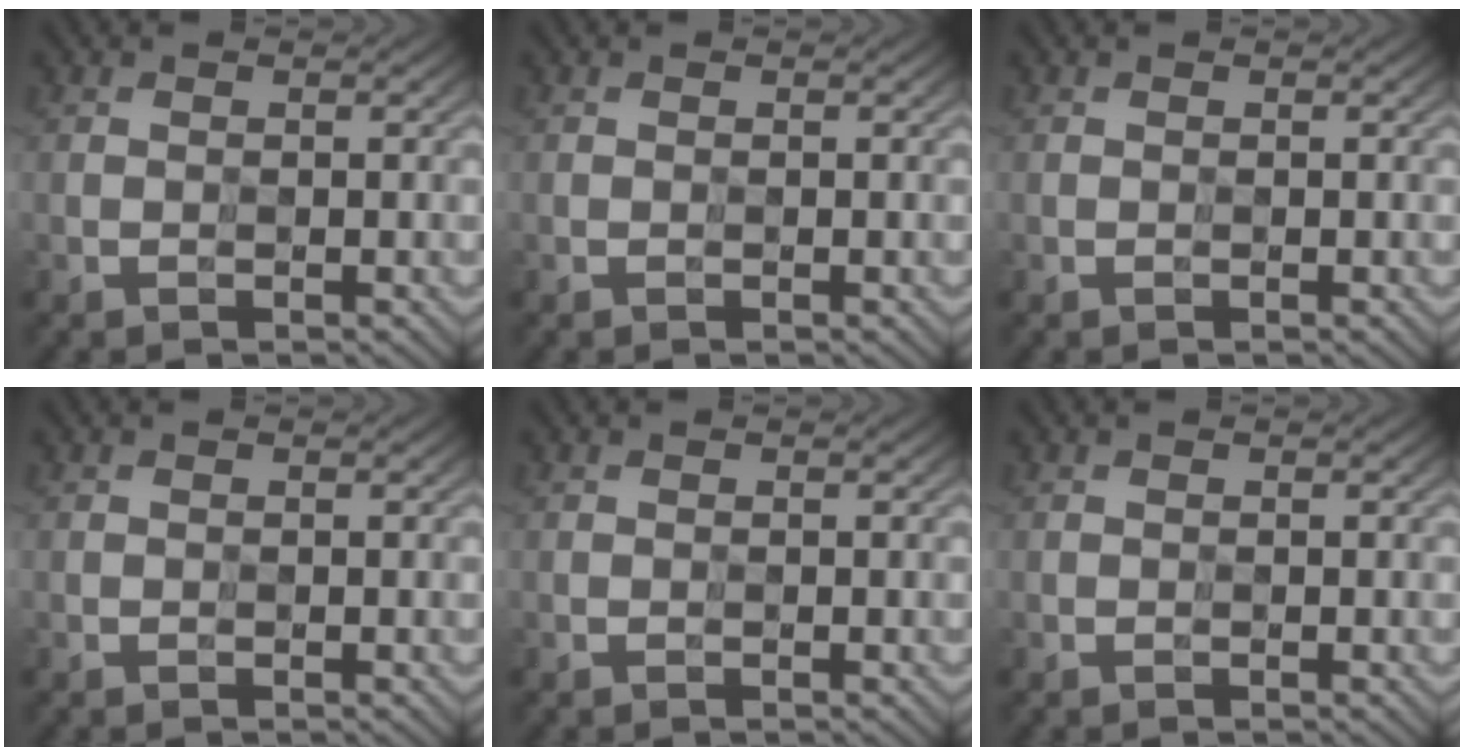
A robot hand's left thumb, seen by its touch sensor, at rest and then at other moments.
{"total": 0.0}
{"total": 0.0}
{"total": 0.0}
{"total": 0.0}
{"total": 0.0}